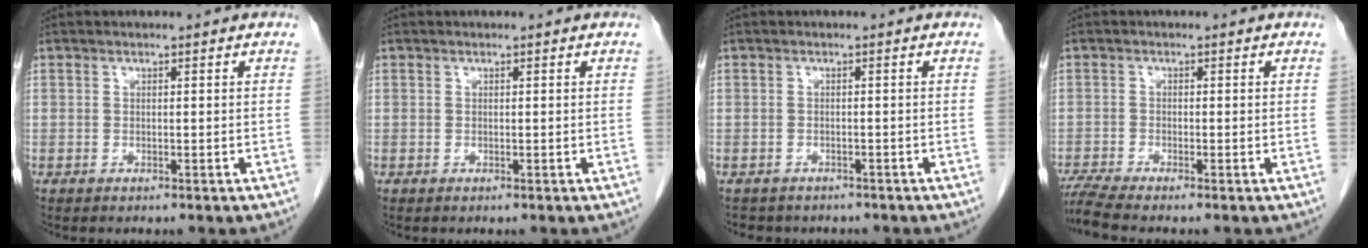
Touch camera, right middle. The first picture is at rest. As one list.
[{"total": 0.0}, {"total": 4.6, "force": [-4.0, 2.1, 0.8], "torque": [-0.016, 0.000, -0.048]}, {"total": 3.5, "force": [-3.1, -0.9, 1.3], "torque": [-0.034, -0.013, -0.065]}]